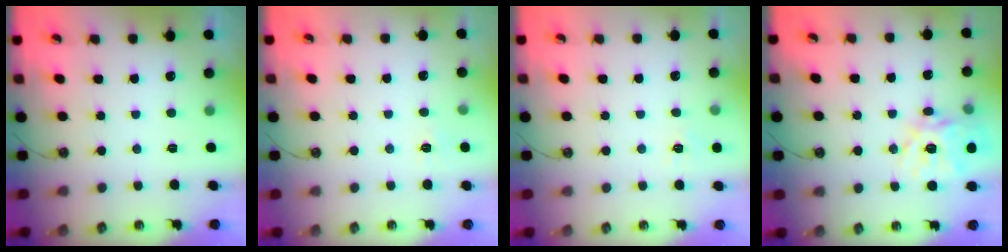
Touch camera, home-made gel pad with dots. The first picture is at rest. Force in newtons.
{"total": 4.8, "press": 4.8, "slide": 0.6}
{"total": 5.4, "press": 5.4, "slide": 0.6}
{"total": 18.7, "press": 18.6, "slide": 2.4}